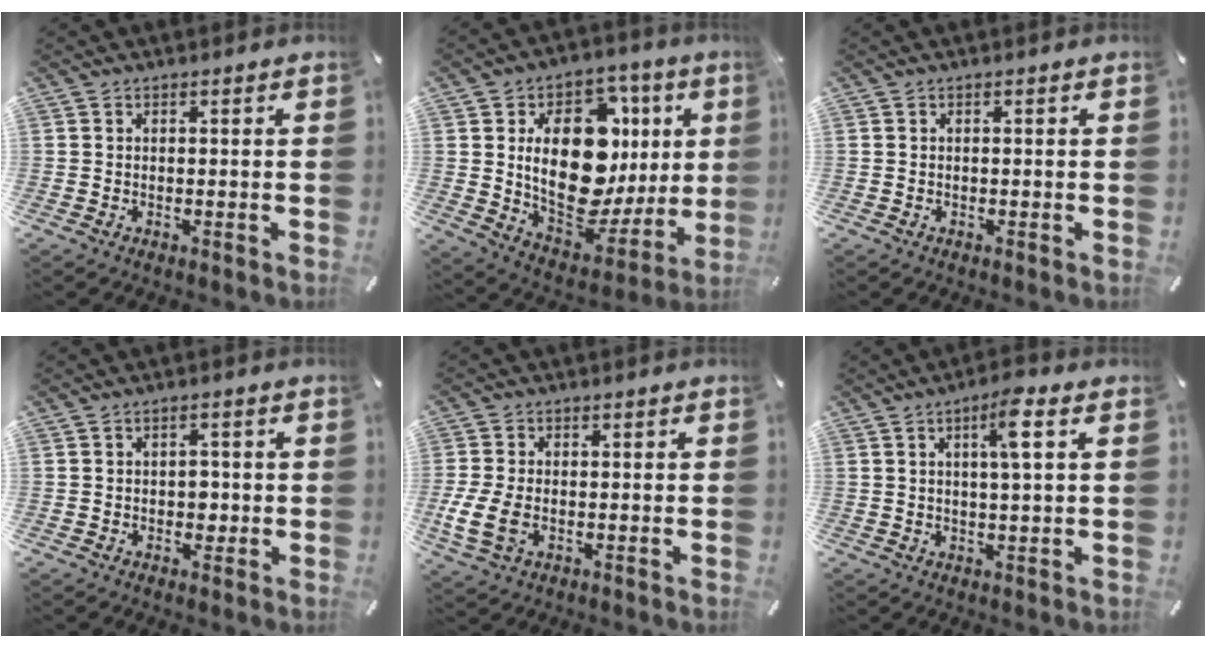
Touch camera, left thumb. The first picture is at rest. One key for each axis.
{"total": 24.6, "fx": 4.9, "fy": 15.5, "fz": 18.5, "tx": -0.307, "ty": -0.042, "tz": 0.087}
{"total": 0.0}
{"total": 2.9, "fx": -0.4, "fy": 2.1, "fz": 1.8, "tx": -0.028, "ty": 0.000, "tz": -0.011}
{"total": 7.9, "fx": -2.0, "fy": 5.2, "fz": 5.5, "tx": -0.127, "ty": 0.002, "tz": -0.035}
{"total": 6.7, "fx": 2.2, "fy": 1.1, "fz": 6.2, "tx": -0.108, "ty": -0.003, "tz": 0.031}